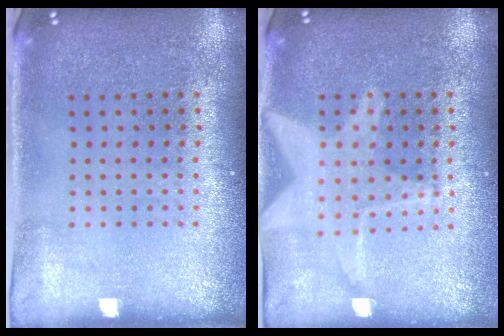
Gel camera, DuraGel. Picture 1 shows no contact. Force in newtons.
{"total": 1.9, "press": 1.9, "slide": 0.2}